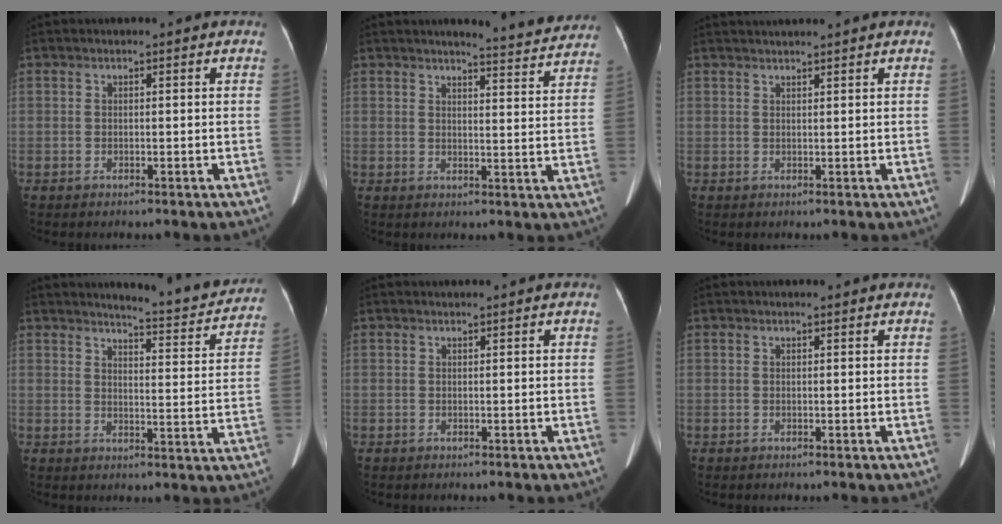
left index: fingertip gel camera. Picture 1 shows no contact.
{"total": 7.7, "force": [7.5, 0.3, 1.9], "torque": [-0.030, -0.015, 0.080]}
{"total": 4.1, "force": [3.8, -0.5, 1.3], "torque": [-0.014, 0.031, 0.056]}
{"total": 10.9, "force": [10.5, 0.8, 3.1], "torque": [-0.034, -0.027, 0.120]}
{"total": 0.0}
{"total": 0.0}